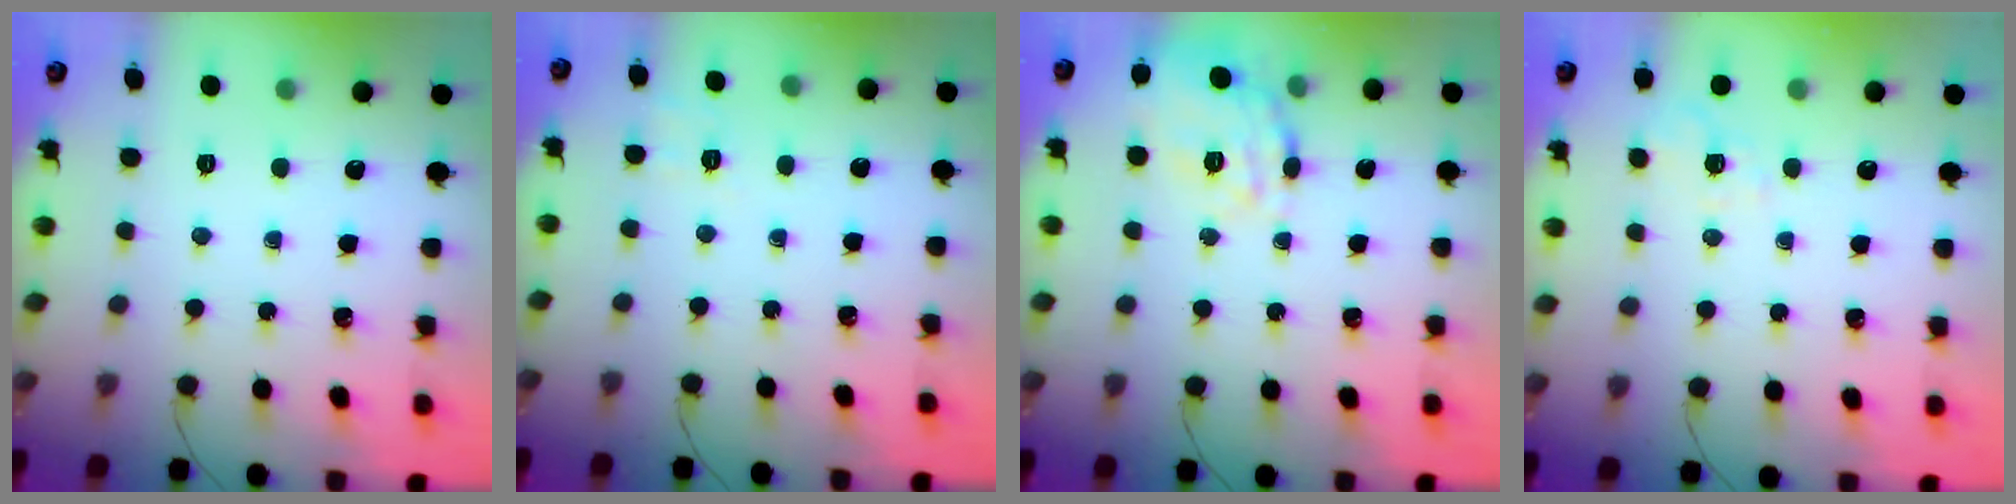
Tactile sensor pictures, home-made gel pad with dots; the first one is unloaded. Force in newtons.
{"total": 2.4, "press": 1.7, "slide": 1.7}
{"total": 20.1, "press": 20.1, "slide": 0.4}
{"total": 1.9, "press": 0.8, "slide": 1.8}